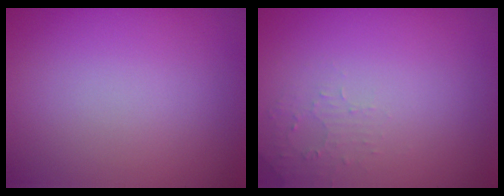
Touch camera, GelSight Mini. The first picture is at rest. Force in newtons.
{"total": 1.3, "press": 1.2, "slide": 0.3}